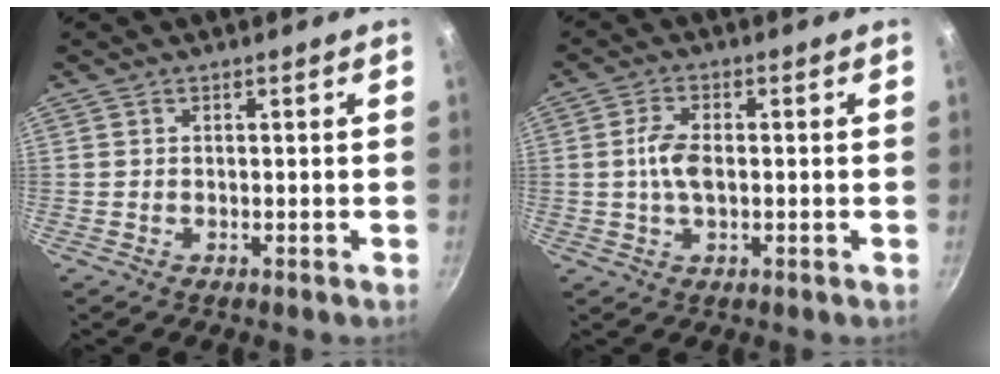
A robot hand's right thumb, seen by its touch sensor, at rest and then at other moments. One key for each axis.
{"total": 5.3, "fx": -0.1, "fy": 2.8, "fz": 4.5, "tx": -0.087, "ty": 0.009, "tz": -0.006}